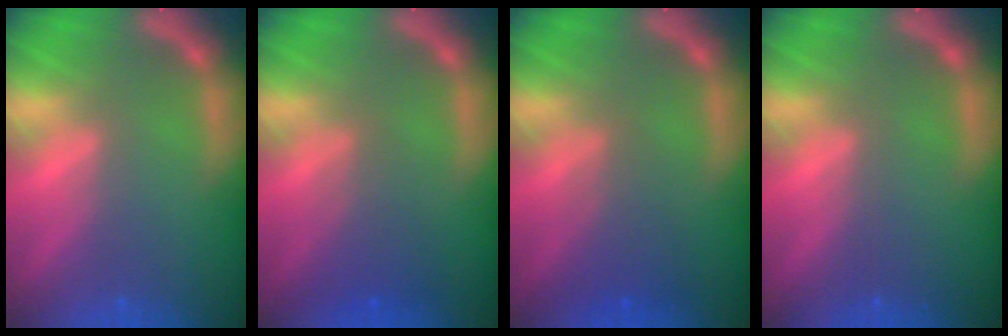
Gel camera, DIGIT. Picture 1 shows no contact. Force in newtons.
{"total": 2.9}
{"total": 2.9}
{"total": 0.0}